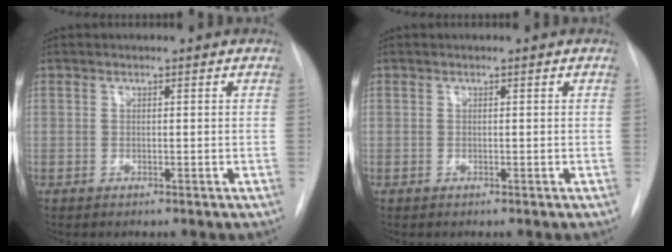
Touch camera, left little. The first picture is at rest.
{"total": 0.0}